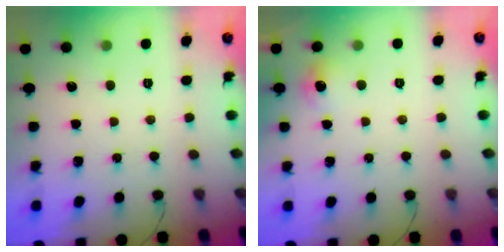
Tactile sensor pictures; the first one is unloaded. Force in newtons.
{"total": 12.5, "press": 5.7, "slide": 11.1}